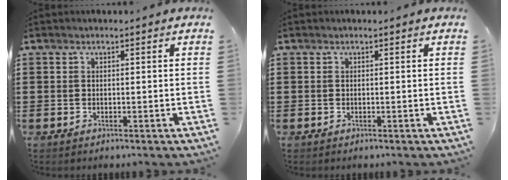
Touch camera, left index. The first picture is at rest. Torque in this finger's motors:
{"motor_torque": [0.00, 0.00, 0.00, -0.01]}